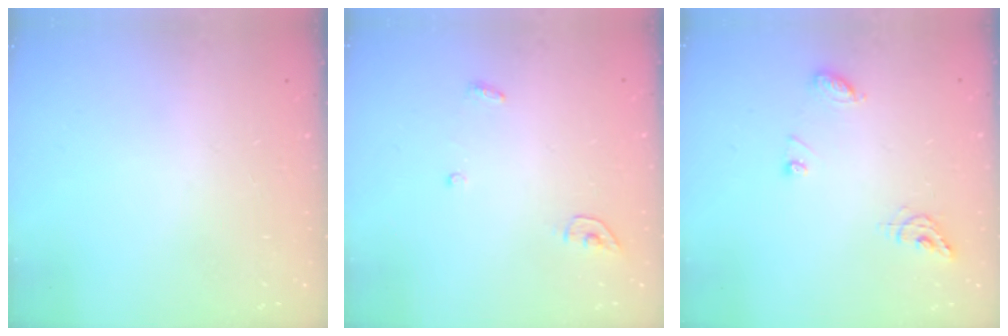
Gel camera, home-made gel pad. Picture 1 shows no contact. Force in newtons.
{"total": 3.5, "press": 3.5, "slide": 0.1}
{"total": 8.2, "press": 8.2, "slide": 0.8}